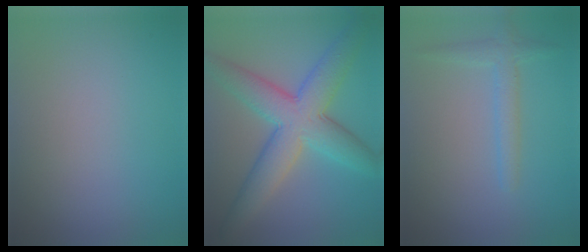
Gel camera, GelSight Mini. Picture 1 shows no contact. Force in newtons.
{"total": 7.8, "press": 7.8, "slide": 0.2}
{"total": 1.9, "press": 1.9, "slide": 0.1}